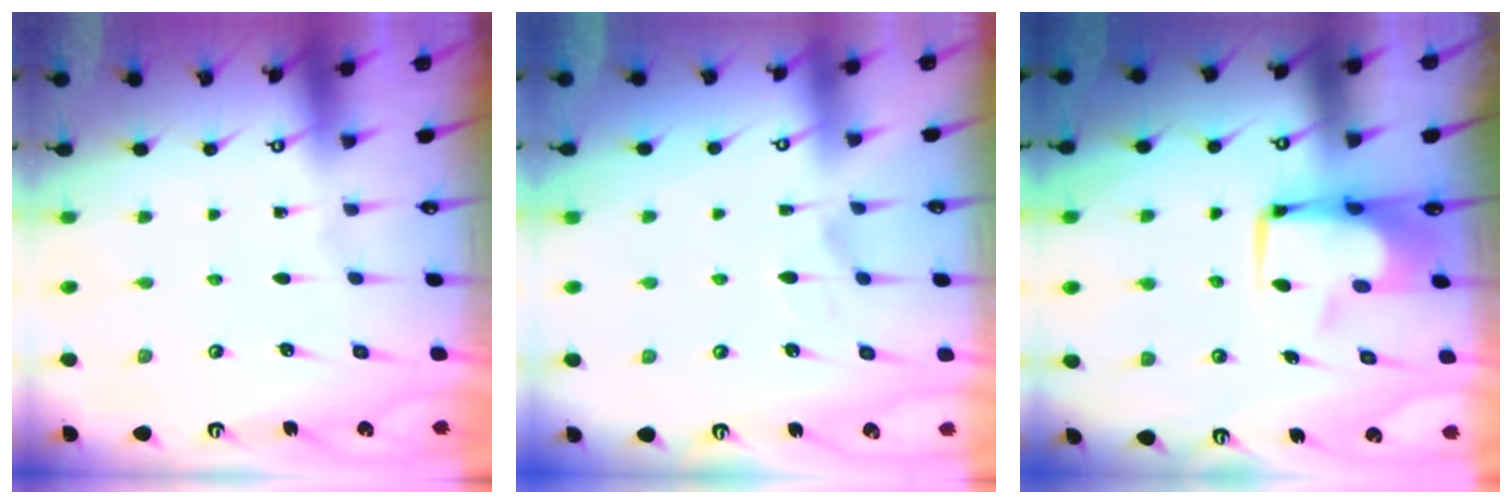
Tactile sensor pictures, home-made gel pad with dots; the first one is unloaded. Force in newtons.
{"total": 1.5, "press": 1.0, "slide": 1.1}
{"total": 6.2, "press": 6.1, "slide": 1.3}